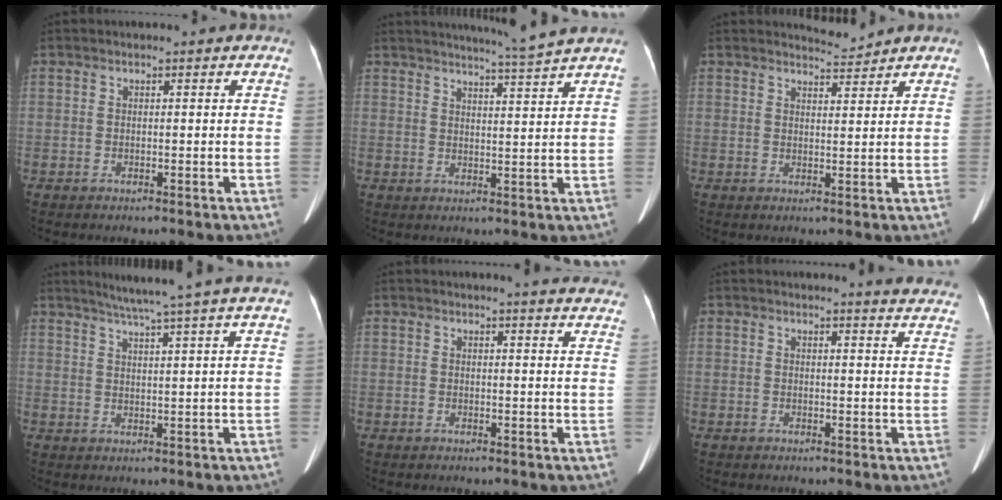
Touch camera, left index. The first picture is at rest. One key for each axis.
{"total": 6.5, "fx": 5.8, "fy": -2.3, "fz": 1.8, "tx": -0.034, "ty": -0.020, "tz": 0.085}
{"total": 2.5, "fx": 2.4, "fy": -0.5, "fz": -0.4, "tx": -0.002, "ty": -0.010, "tz": 0.045}
{"total": 11.3, "fx": 9.3, "fy": -1.8, "fz": 6.2, "tx": -0.096, "ty": 0.006, "tz": 0.117}
{"total": 13.4, "fx": 12.6, "fy": 1.1, "fz": 4.3, "tx": -0.037, "ty": -0.037, "tz": 0.122}
{"total": 8.9, "fx": 8.8, "fy": 0.1, "fz": 1.8, "tx": -0.004, "ty": -0.048, "tz": 0.067}